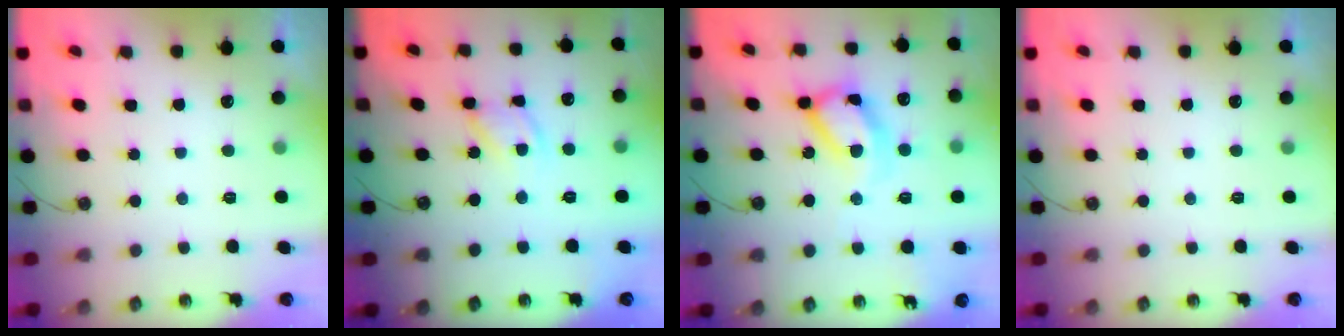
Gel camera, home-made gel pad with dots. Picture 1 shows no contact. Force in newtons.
{"total": 10.8, "press": 10.8, "slide": 1.2}
{"total": 18.5, "press": 18.4, "slide": 1.6}
{"total": 0.0}